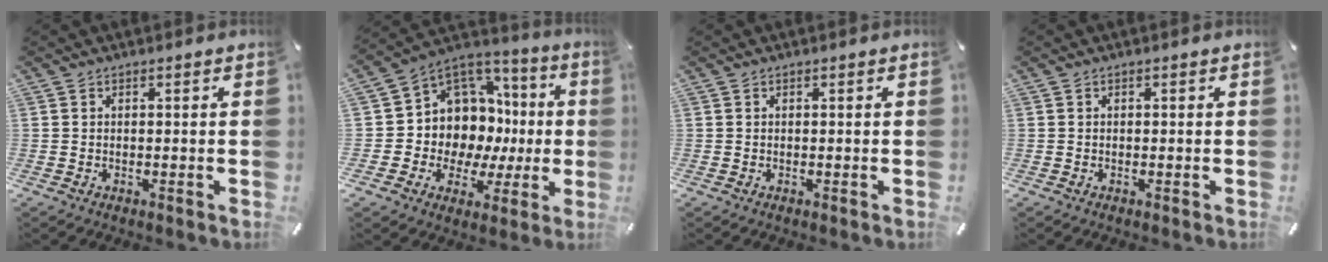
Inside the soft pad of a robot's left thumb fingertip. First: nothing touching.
{"total": 9.6, "force": [1.7, 9.4, 1.2], "torque": [-0.020, -0.060, 0.052]}
{"total": 0.0}
{"total": 0.0}